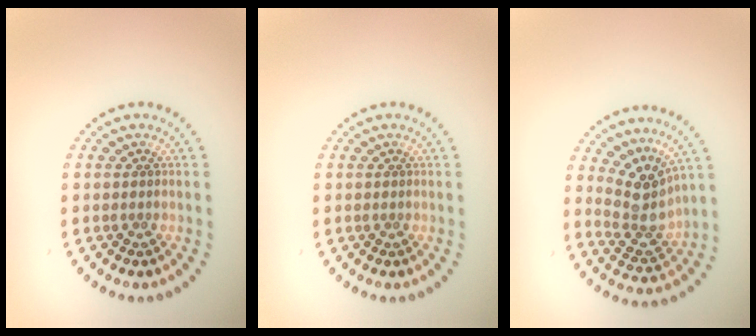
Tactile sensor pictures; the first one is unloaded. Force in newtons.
{"total": 0.0}
{"total": 3.8, "press": 2.8, "slide": 2.6}